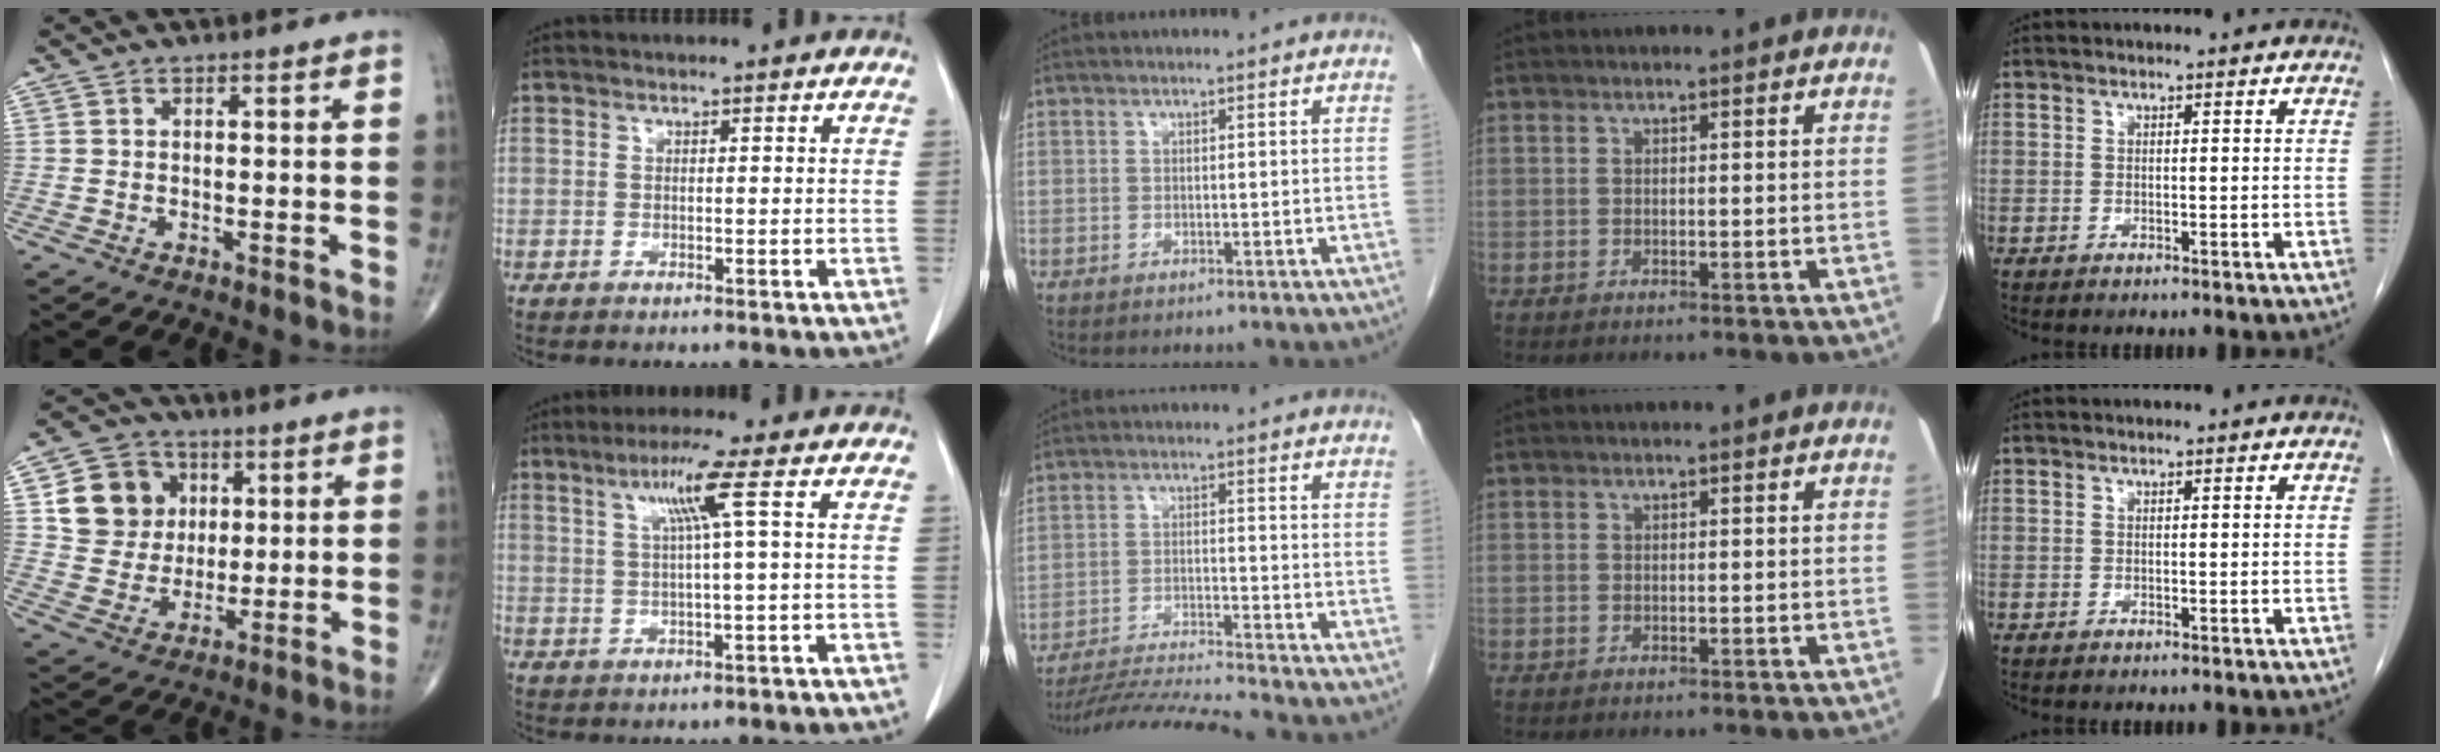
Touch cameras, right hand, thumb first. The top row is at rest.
{"thumb": {"total": 12.1, "force": [3.3, 10.8, 4.4], "torque": [-0.043, -0.002, 0.061]}, "index": {"total": 6.0, "force": [2.0, -1.1, 5.6], "torque": [-0.105, 0.007, 0.041]}, "middle": {"total": 9.5, "force": [-8.9, -2.4, 2.3], "torque": [-0.031, -0.018, -0.159]}}